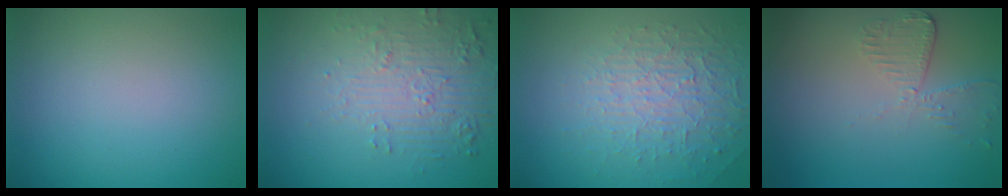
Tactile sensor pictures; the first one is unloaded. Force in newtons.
{"total": 5.6, "press": 3.8, "slide": 4.2}
{"total": 5.1, "press": 3.4, "slide": 3.7}
{"total": 2.5, "press": 2.3, "slide": 1.2}